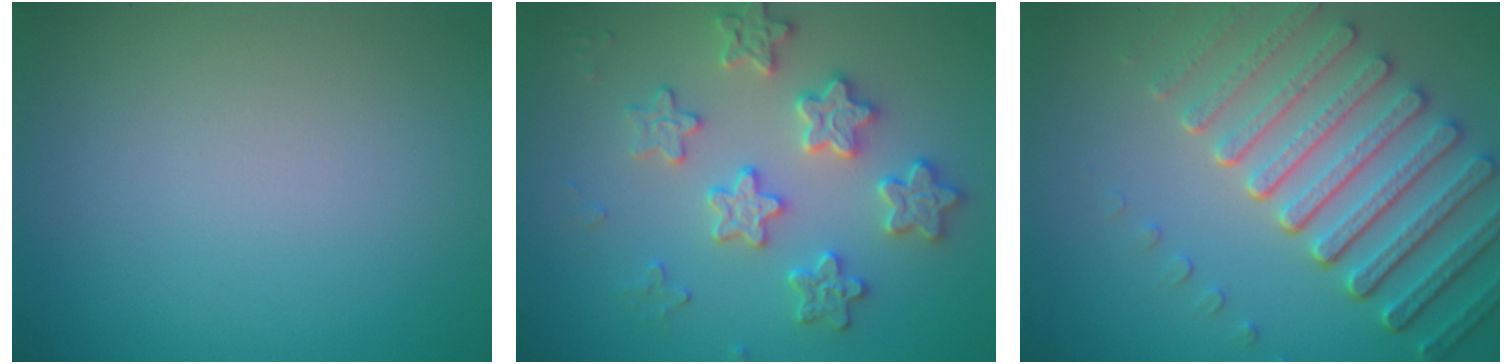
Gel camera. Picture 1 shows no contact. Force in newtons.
{"total": 3.8, "press": 3.8, "slide": 0.3}
{"total": 7.6, "press": 5.7, "slide": 5.0}